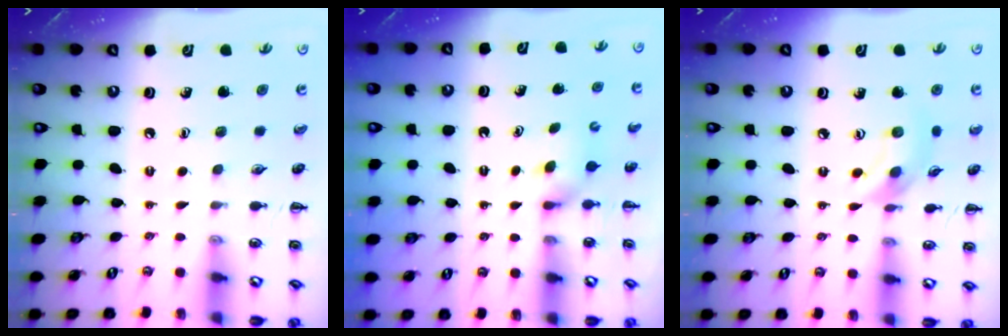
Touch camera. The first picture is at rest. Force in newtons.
{"total": 3.5, "press": 3.3, "slide": 1.2}
{"total": 5.8, "press": 5.7, "slide": 0.6}